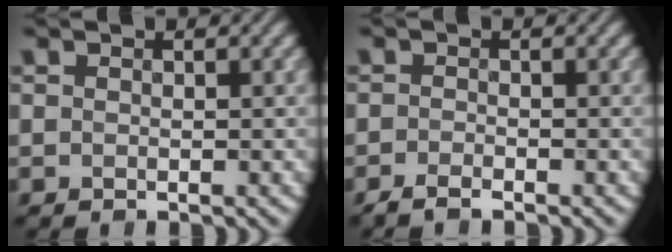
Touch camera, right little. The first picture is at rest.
{"total": 1.1, "force": [-1.0, 0.1, 0.4], "torque": [-0.002, -0.005, -0.019]}